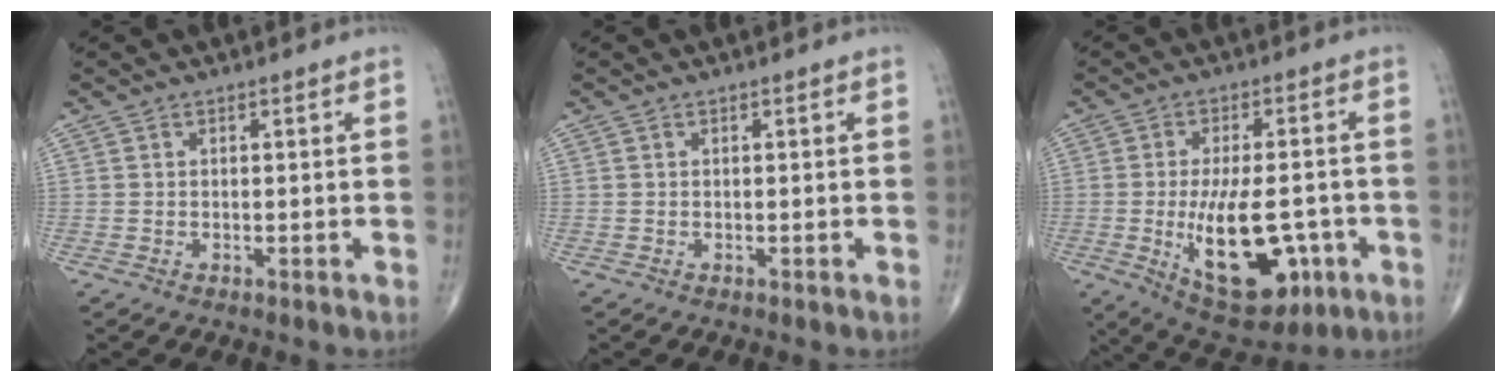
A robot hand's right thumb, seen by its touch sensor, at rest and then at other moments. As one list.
[{"total": 0.0}, {"total": 16.8, "force": [-4.2, 8.0, 14.1], "torque": [-0.211, 0.003, -0.045]}]